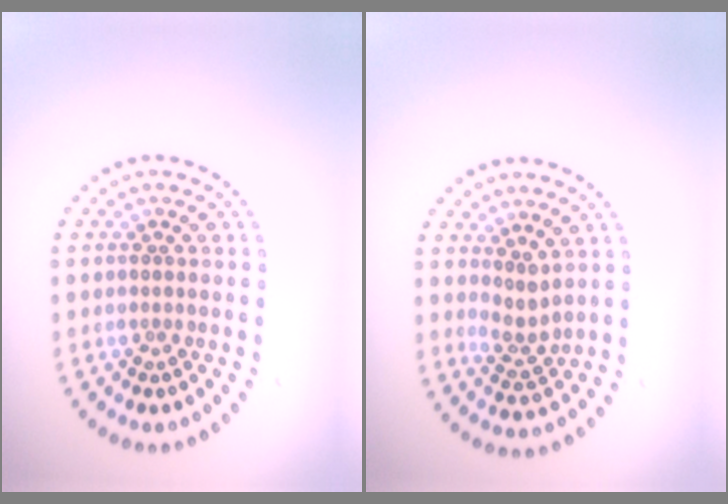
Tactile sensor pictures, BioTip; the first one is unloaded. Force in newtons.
{"total": 2.1, "press": 1.5, "slide": 1.4}